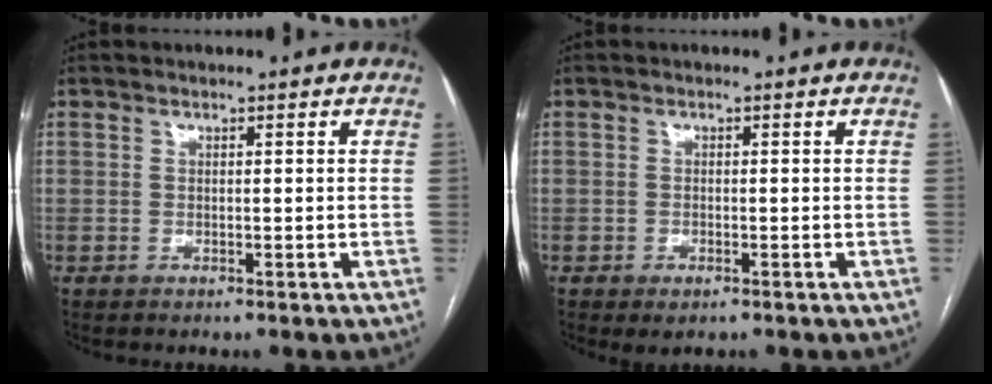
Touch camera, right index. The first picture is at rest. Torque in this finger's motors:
{"motor_torque": [0.37, -0.19, 0.11, 0.01]}